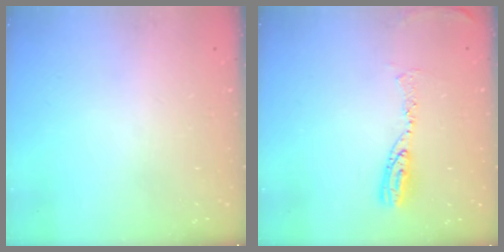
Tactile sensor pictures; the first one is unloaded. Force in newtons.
{"total": 8.3, "press": 8.3, "slide": 0.8}